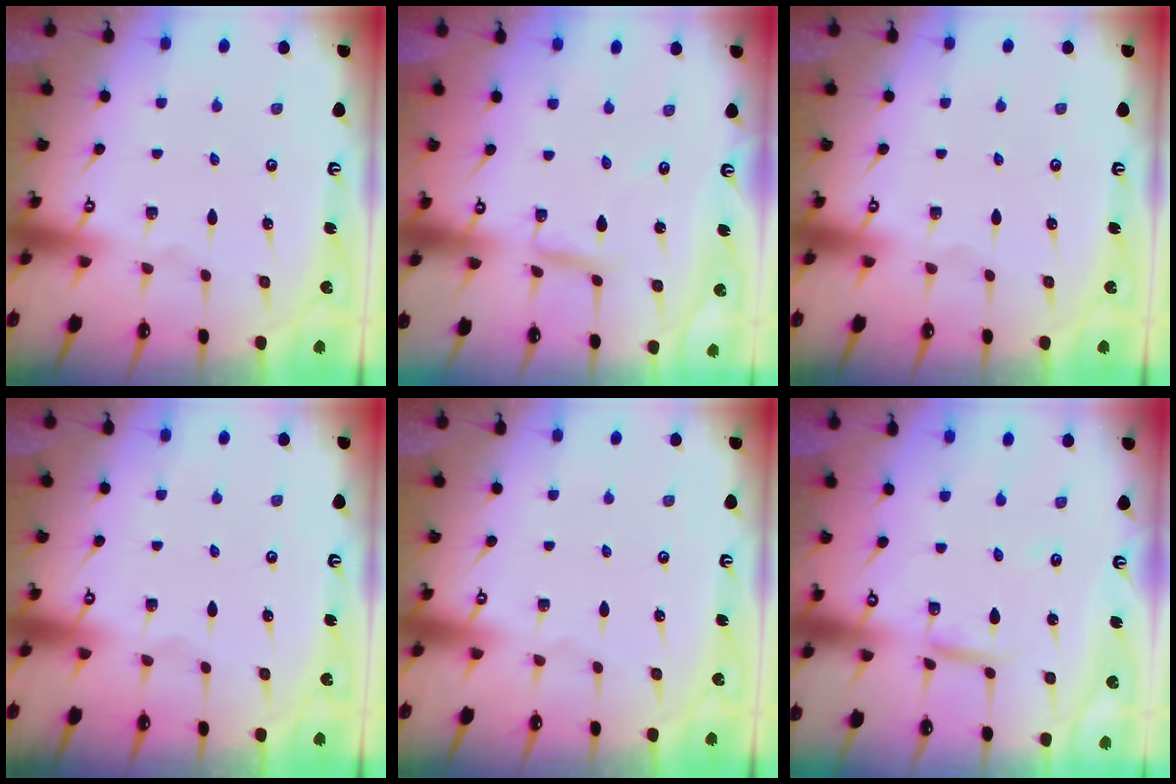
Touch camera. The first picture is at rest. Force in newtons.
{"total": 3.4, "press": 3.4, "slide": 0.3}
{"total": 0.0}
{"total": 0.0}
{"total": 0.0}
{"total": 3.8, "press": 3.8, "slide": 0.1}